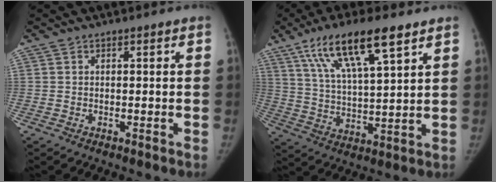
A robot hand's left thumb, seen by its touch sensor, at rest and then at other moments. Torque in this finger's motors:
{"motor_torque": [0.23, 0.27, 1.67, -1.10, 0.17]}